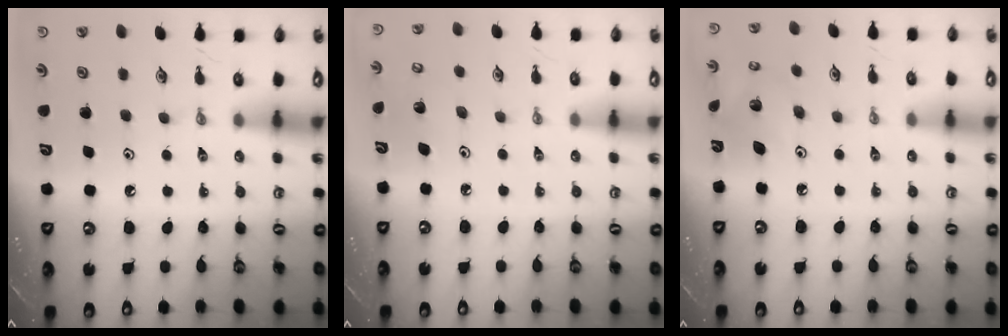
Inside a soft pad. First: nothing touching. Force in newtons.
{"total": 3.8, "press": 3.8, "slide": 0.4}
{"total": 6.3, "press": 6.3, "slide": 0.1}